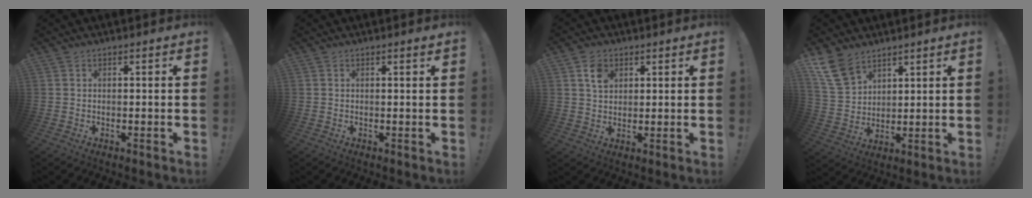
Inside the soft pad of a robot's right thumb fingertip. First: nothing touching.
{"total": 1.0, "force": [0.6, -0.2, 0.8], "torque": [-0.006, -0.003, 0.007]}
{"total": 5.6, "force": [2.8, 4.1, 2.6], "torque": [-0.038, -0.003, 0.049]}
{"total": 10.8, "force": [7.9, 6.1, 4.2], "torque": [-0.088, -0.039, 0.159]}